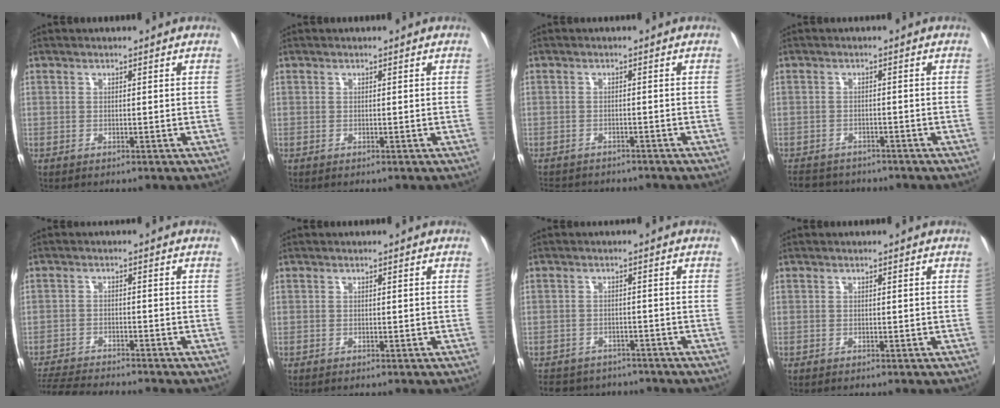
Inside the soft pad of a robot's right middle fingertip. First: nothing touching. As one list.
[{"total": 0.0}, {"total": 8.6, "force": [-7.9, 2.6, 2.4], "torque": [-0.042, -0.002, -0.101]}, {"total": 7.0, "force": [-6.3, 2.6, 1.4], "torque": [-0.022, -0.003, -0.088]}, {"total": 8.6, "force": [-8.2, -0.2, 2.6], "torque": [-0.040, -0.012, -0.137]}, {"total": 0.0}, {"total": 8.2, "force": [-7.4, 3.3, 1.2], "torque": [-0.018, 0.007, -0.095]}, {"total": 0.0}]